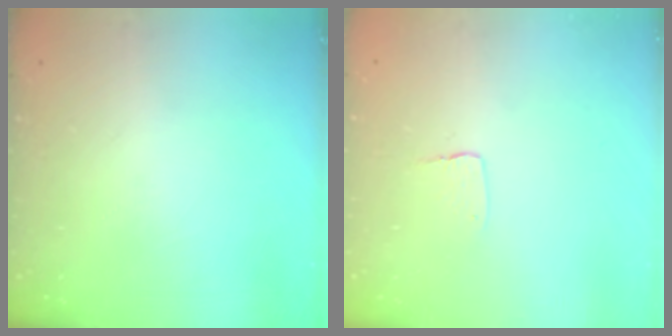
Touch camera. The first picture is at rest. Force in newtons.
{"total": 2.9, "press": 2.9, "slide": 0.2}